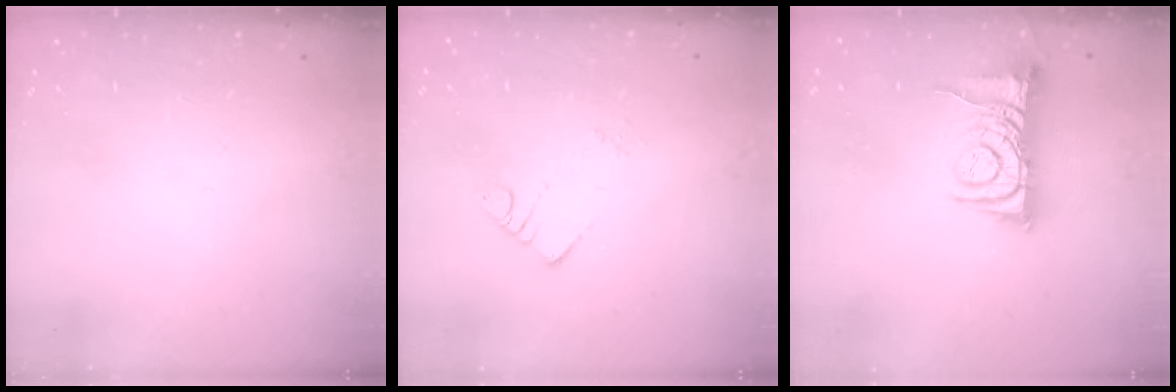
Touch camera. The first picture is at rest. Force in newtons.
{"total": 2.6, "press": 2.6, "slide": 0.1}
{"total": 8.2, "press": 8.2, "slide": 0.7}